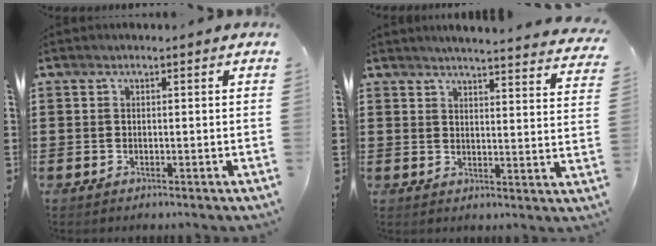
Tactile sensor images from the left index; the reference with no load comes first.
{"total": 3.8, "force": [3.7, -0.7, 0.6], "torque": [-0.029, -0.027, 0.062]}